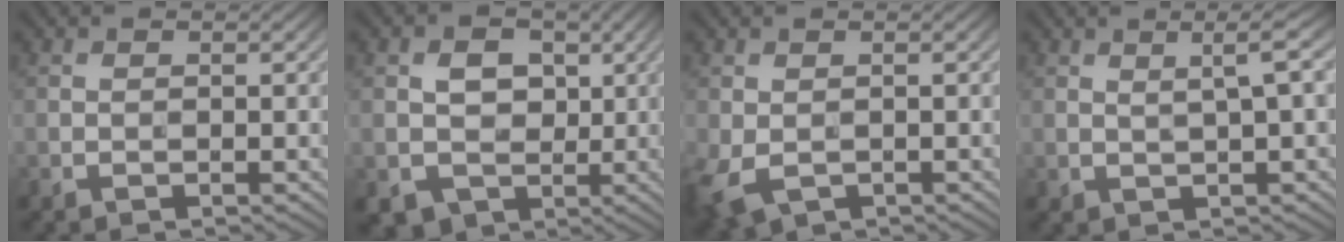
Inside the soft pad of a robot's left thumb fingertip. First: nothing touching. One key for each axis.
{"total": 6.3, "fx": -0.1, "fy": 5.6, "fz": 2.9, "tx": -0.050, "ty": -0.005, "tz": -0.008}
{"total": 4.9, "fx": -1.8, "fy": 3.1, "fz": 3.4, "tx": -0.096, "ty": -0.014, "tz": -0.032}
{"total": 2.8, "fx": 1.0, "fy": 0.3, "fz": 2.5, "tx": -0.045, "ty": 0.010, "tz": 0.019}